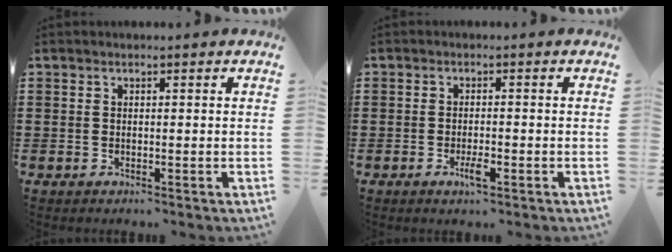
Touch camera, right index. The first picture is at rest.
{"total": 2.8, "force": [-1.2, 0.7, 2.4], "torque": [-0.056, -0.005, -0.026]}